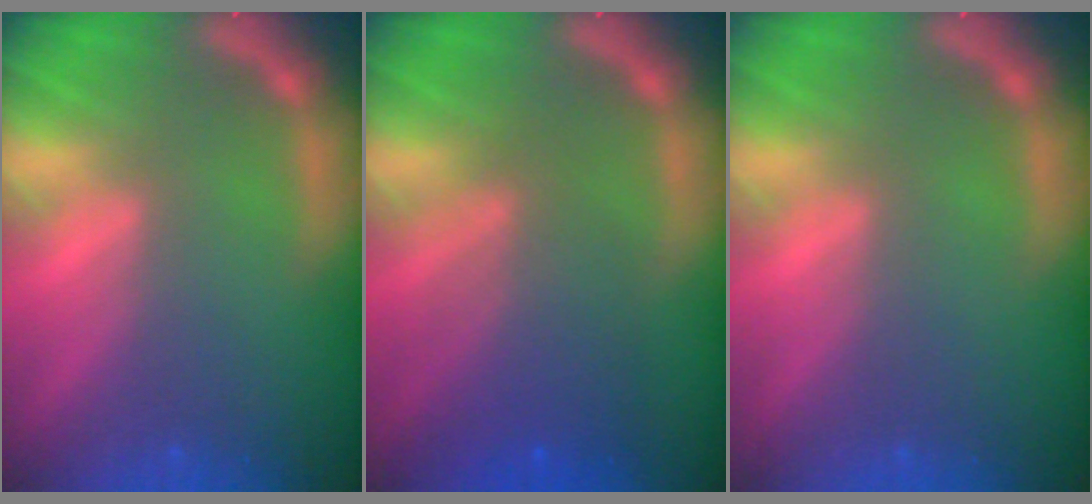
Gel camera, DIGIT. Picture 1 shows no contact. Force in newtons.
{"total": 5.5}
{"total": 0.0}